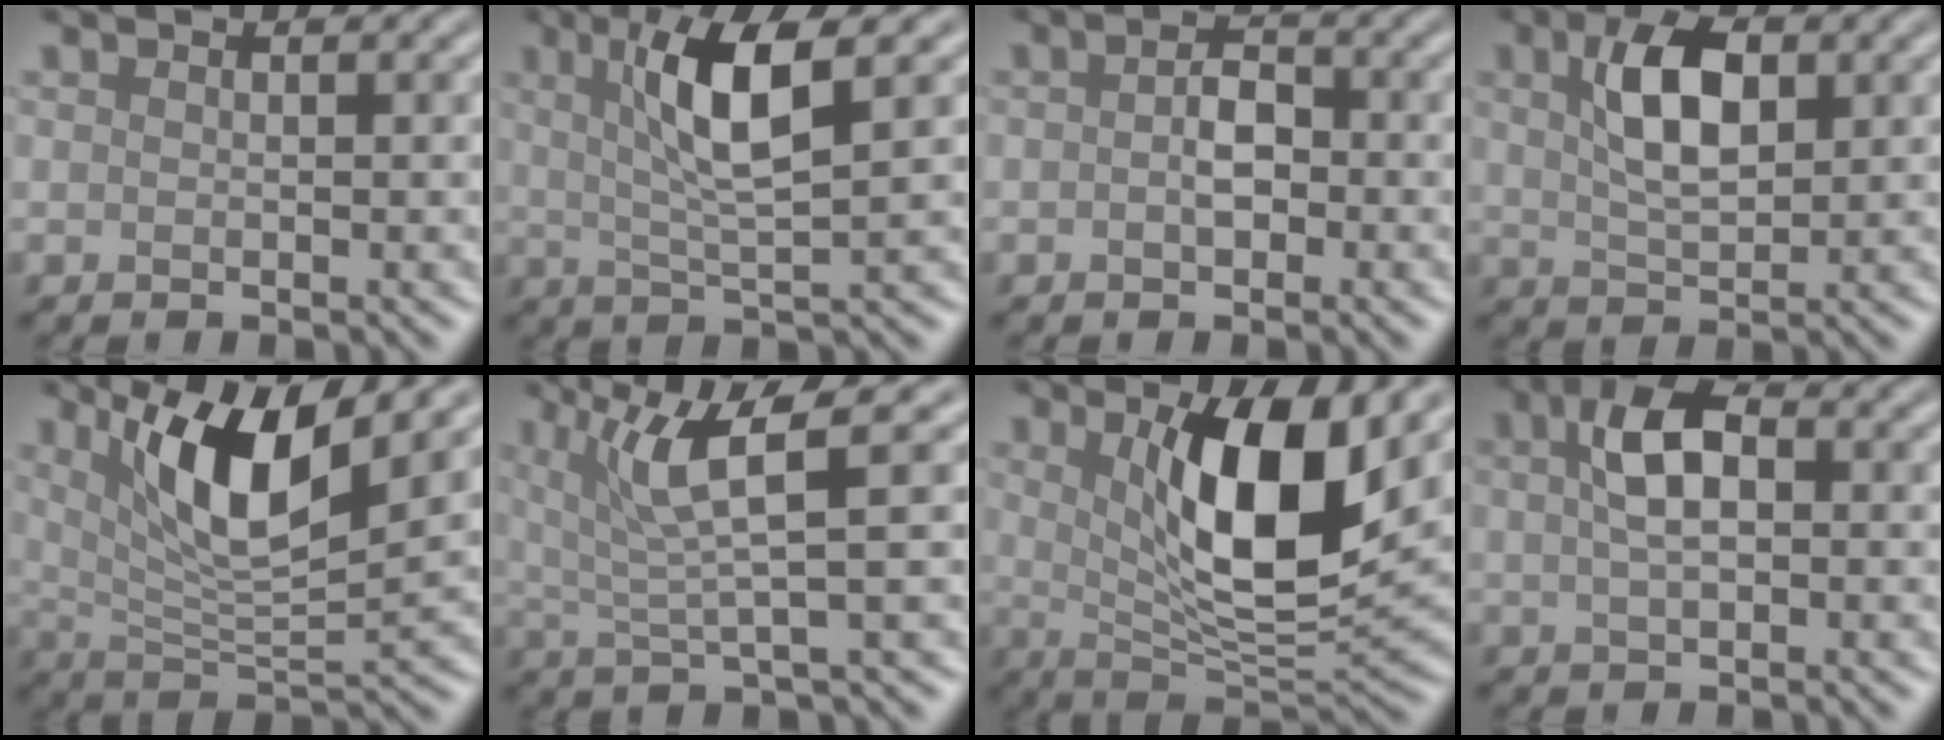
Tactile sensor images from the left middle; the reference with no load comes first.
{"total": 6.1, "force": [2.0, 1.1, 5.7], "torque": [-0.105, 0.005, 0.037]}
{"total": 2.1, "force": [-0.3, 1.3, 1.7], "torque": [-0.033, 0.005, -0.009]}
{"total": 5.3, "force": [1.8, 2.6, 4.3], "torque": [-0.088, 0.008, 0.030]}
{"total": 8.1, "force": [3.8, 2.2, 6.9], "torque": [-0.121, -0.010, 0.069]}
{"total": 5.5, "force": [2.6, 0.8, 4.8], "torque": [-0.100, 0.006, 0.049]}
{"total": 9.4, "force": [2.7, 2.8, 8.5], "torque": [-0.141, -0.015, 0.051]}
{"total": 4.3, "force": [0.8, 2.1, 3.6], "torque": [-0.069, 0.010, 0.008]}